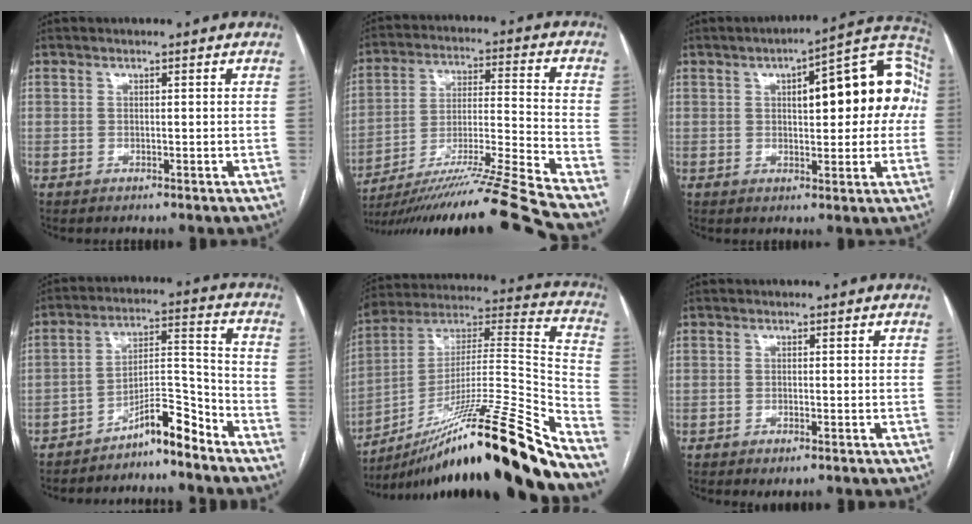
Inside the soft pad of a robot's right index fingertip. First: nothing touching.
{"total": 21.1, "force": [-17.9, -3.4, 10.6], "torque": [-0.158, -0.022, -0.303]}
{"total": 17.5, "force": [3.0, 5.5, 16.4], "torque": [-0.210, 0.045, 0.036]}
{"total": 7.7, "force": [-6.5, 1.0, 3.9], "torque": [-0.060, 0.030, -0.110]}
{"total": 29.1, "force": [-21.1, -0.4, 20.1], "torque": [-0.260, 0.005, -0.357]}
{"total": 1.8, "force": [-1.2, 0.2, 1.3], "torque": [-0.018, -0.003, -0.016]}